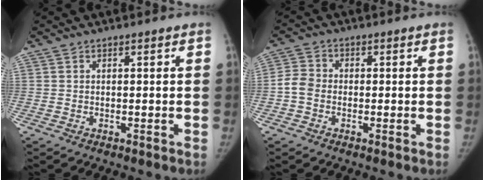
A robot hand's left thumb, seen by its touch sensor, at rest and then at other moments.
{"total": 4.1, "force": [-0.9, 3.4, 2.1], "torque": [-0.035, 0.010, -0.024]}